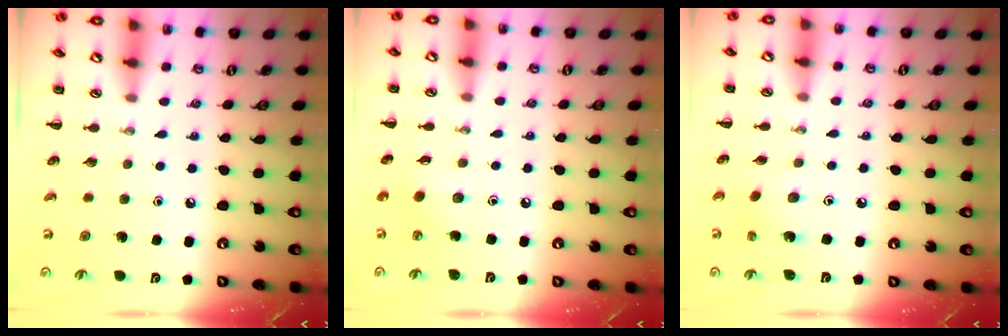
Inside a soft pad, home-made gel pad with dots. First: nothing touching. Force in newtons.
{"total": 2.9, "press": 2.8, "slide": 0.6}
{"total": 1.8, "press": 1.7, "slide": 0.5}